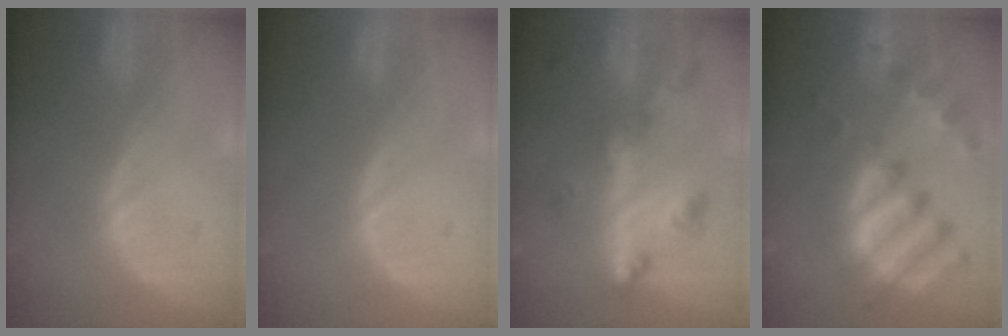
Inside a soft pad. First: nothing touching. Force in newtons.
{"total": 0.0}
{"total": 6.8, "press": 6.0, "slide": 3.2}
{"total": 11.4, "press": 9.8, "slide": 5.9}